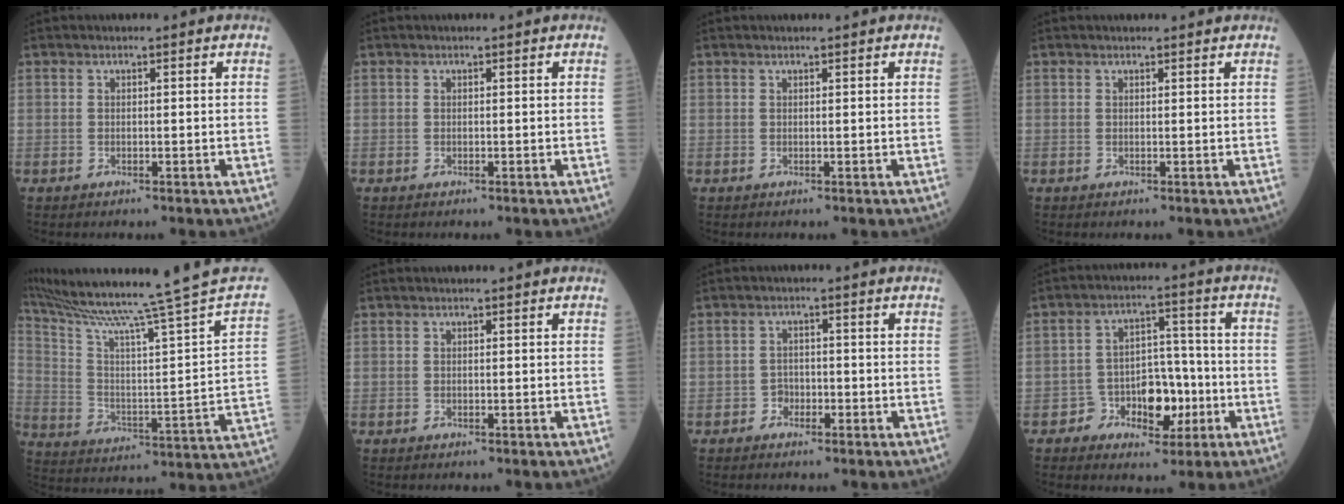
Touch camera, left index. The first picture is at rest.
{"total": 0.0}
{"total": 0.6, "force": [0.5, -0.1, 0.2], "torque": [-0.006, 0.001, 0.011]}
{"total": 1.1, "force": [1.1, 0.0, 0.1], "torque": [-0.009, 0.002, 0.012]}
{"total": 23.1, "force": [19.6, -3.7, 11.6], "torque": [-0.193, -0.090, 0.285]}
{"total": 0.0}
{"total": 2.0, "force": [-1.2, 1.5, 0.7], "torque": [-0.006, 0.007, -0.023]}
{"total": 8.3, "force": [-3.2, 5.4, 5.4], "torque": [-0.081, 0.023, -0.045]}